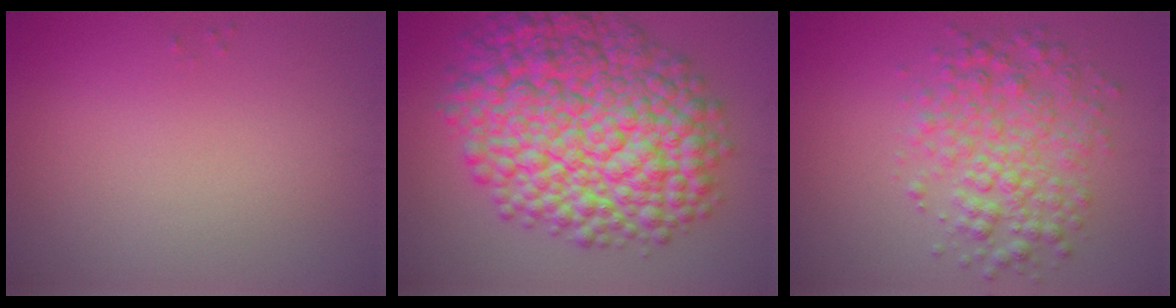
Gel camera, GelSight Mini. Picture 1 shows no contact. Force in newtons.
{"total": 14.2, "press": 14.2, "slide": 0.2}
{"total": 4.9, "press": 4.9, "slide": 0.0}